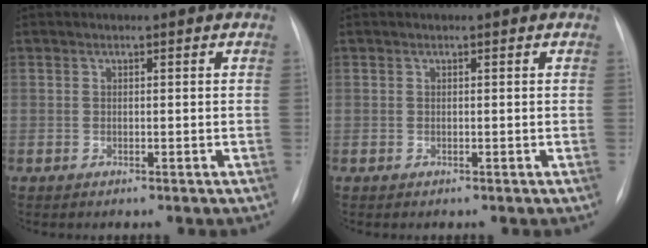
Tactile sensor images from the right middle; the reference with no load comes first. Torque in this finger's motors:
{"motor_torque": [-0.86, 0.20, 0.03, 0.01]}